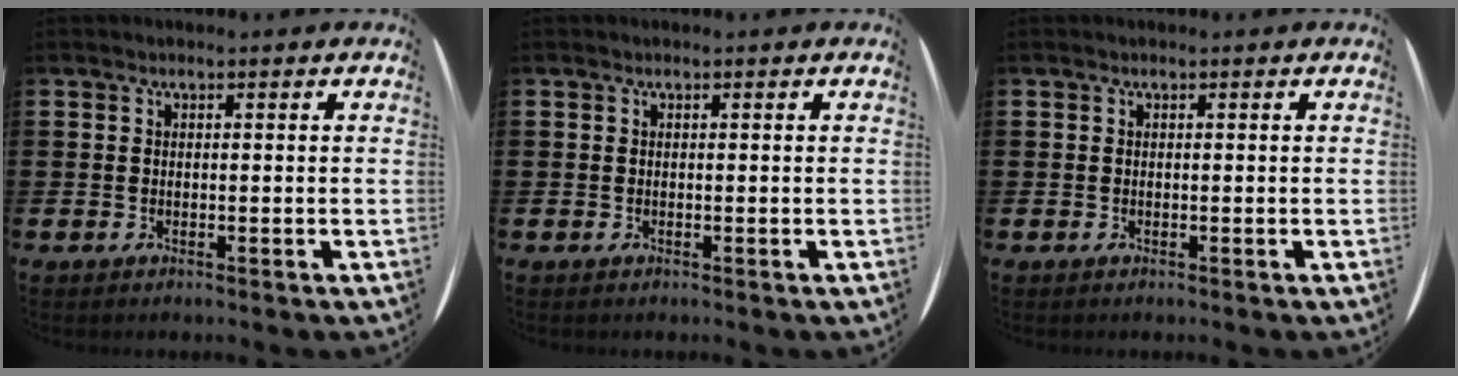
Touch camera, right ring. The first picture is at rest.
{"total": 0.0}
{"total": 0.0}